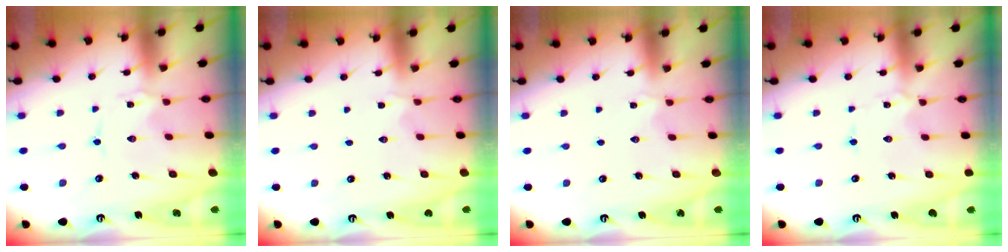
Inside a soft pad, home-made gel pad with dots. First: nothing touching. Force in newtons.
{"total": 1.3, "press": 1.3, "slide": 0.4}
{"total": 2.6, "press": 2.6, "slide": 0.5}
{"total": 0.0}